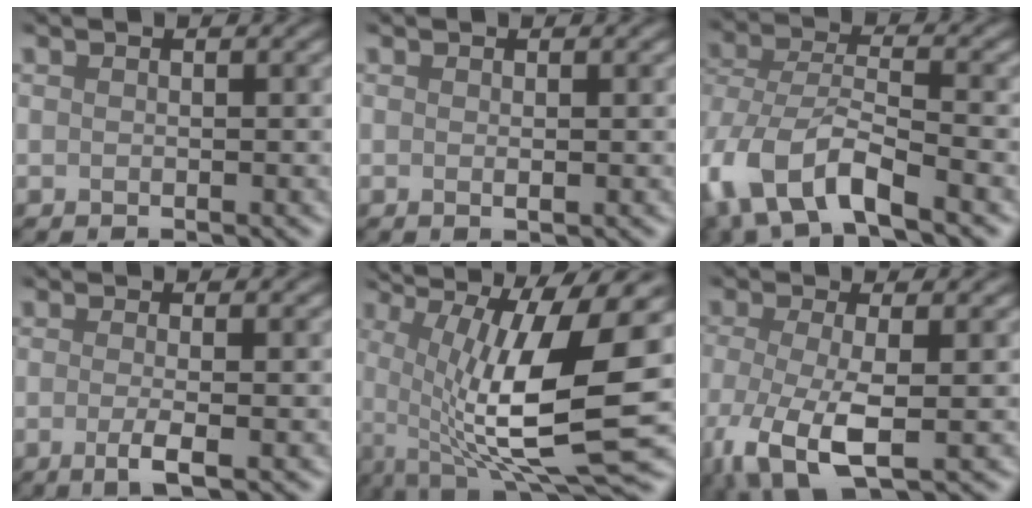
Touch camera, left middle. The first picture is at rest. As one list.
[{"total": 0.5, "force": [0.1, 0.1, 0.5], "torque": [-0.010, -0.001, 0.002]}, {"total": 8.8, "force": [-4.7, 4.1, 6.2], "torque": [-0.133, -0.011, -0.090]}, {"total": 2.4, "force": [-0.7, 0.6, 2.2], "torque": [-0.041, -0.003, -0.019]}, {"total": 14.0, "force": [0.1, 3.6, 13.5], "torque": [-0.225, -0.005, 0.008]}, {"total": 6.9, "force": [-2.4, 2.7, 5.8], "torque": [-0.146, -0.020, -0.051]}]